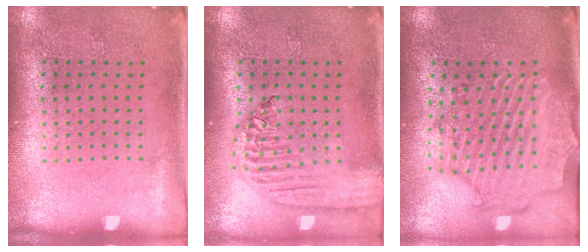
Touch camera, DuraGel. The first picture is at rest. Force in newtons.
{"total": 2.2, "press": 1.9, "slide": 1.1}
{"total": 2.5, "press": 2.2, "slide": 1.1}